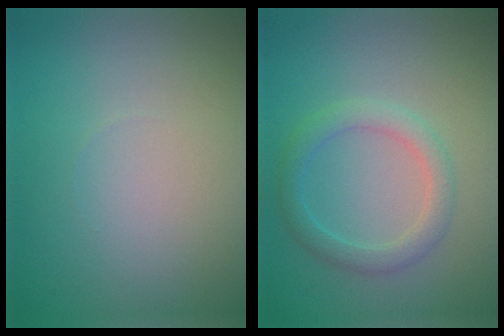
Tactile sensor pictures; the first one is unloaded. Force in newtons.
{"total": 2.6, "press": 2.6, "slide": 0.2}